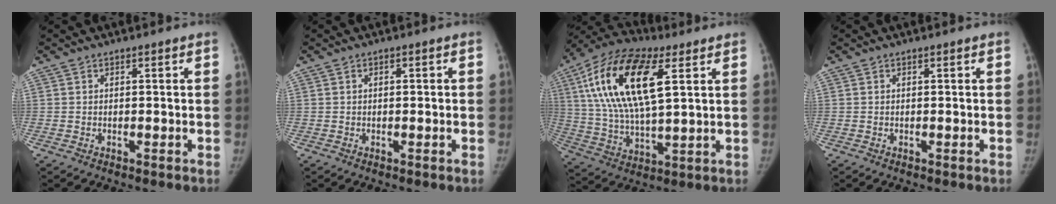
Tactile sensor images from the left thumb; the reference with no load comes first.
{"total": 0.8, "force": [0.0, 0.5, 0.6], "torque": [-0.007, 0.002, -0.002]}
{"total": 21.6, "force": [7.1, 8.9, 18.4], "torque": [-0.353, -0.001, 0.126]}
{"total": 0.0}